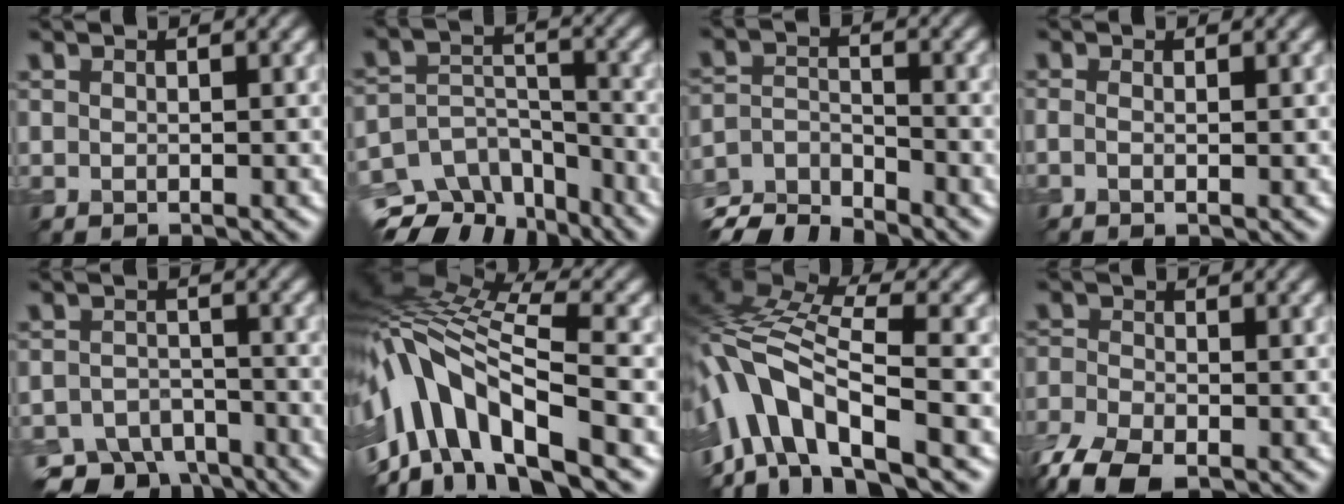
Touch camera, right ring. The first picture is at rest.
{"total": 10.6, "force": [-8.3, 5.8, 3.1], "torque": [-0.049, 0.011, -0.121]}
{"total": 5.9, "force": [-5.5, 1.5, 1.6], "torque": [-0.032, -0.011, -0.114]}
{"total": 1.7, "force": [0.2, 0.9, 1.5], "torque": [-0.021, -0.005, -0.014]}
{"total": 6.4, "force": [-5.1, 3.2, 2.1], "torque": [-0.030, -0.011, -0.089]}
{"total": 13.6, "force": [-4.0, 5.8, 11.6], "torque": [-0.223, 0.017, -0.075]}
{"total": 11.3, "force": [-4.7, 4.6, 9.1], "torque": [-0.169, 0.013, -0.097]}
{"total": 6.4, "force": [-4.1, 3.0, 3.8], "torque": [-0.088, -0.027, -0.081]}